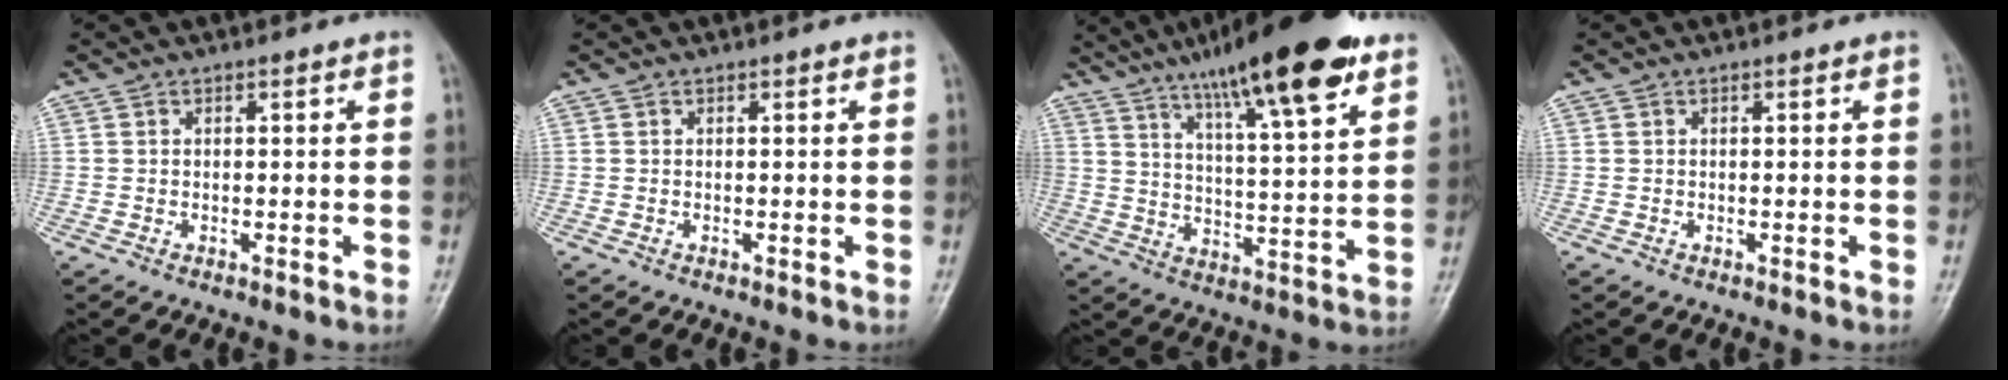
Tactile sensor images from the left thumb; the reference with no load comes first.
{"total": 0.0}
{"total": 20.3, "force": [13.0, 3.9, 15.1], "torque": [-0.220, -0.046, 0.206]}
{"total": 0.0}